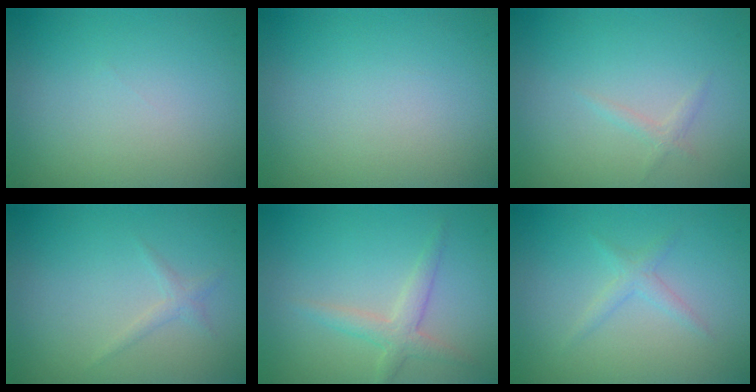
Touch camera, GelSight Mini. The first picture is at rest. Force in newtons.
{"total": 0.0}
{"total": 0.8, "press": 0.8, "slide": 0.0}
{"total": 0.9, "press": 0.9, "slide": 0.1}
{"total": 2.2, "press": 2.2, "slide": 0.1}
{"total": 1.3, "press": 1.3, "slide": 0.0}